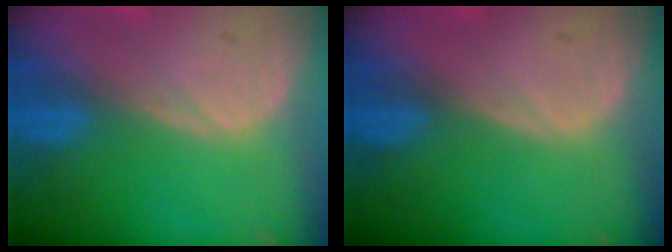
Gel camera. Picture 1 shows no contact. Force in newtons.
{"total": 0.0}